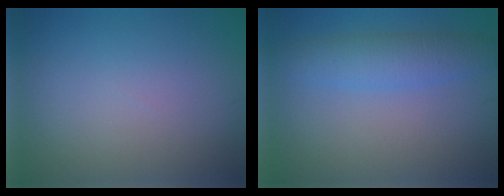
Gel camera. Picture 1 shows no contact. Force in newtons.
{"total": 3.8, "press": 3.8, "slide": 0.2}